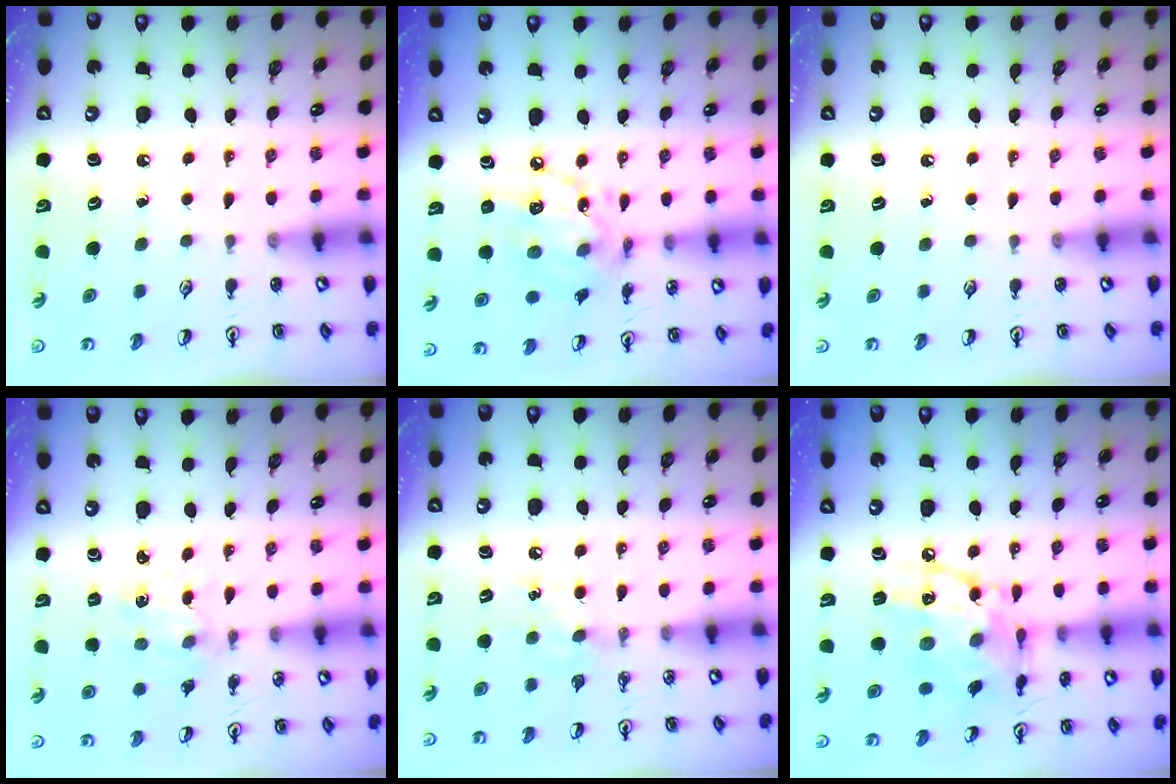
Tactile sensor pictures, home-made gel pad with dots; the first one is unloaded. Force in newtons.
{"total": 14.0, "press": 13.9, "slide": 0.8}
{"total": 0.0}
{"total": 1.7, "press": 1.7, "slide": 0.3}
{"total": 6.6, "press": 6.6, "slide": 0.9}
{"total": 15.7, "press": 15.7, "slide": 1.3}